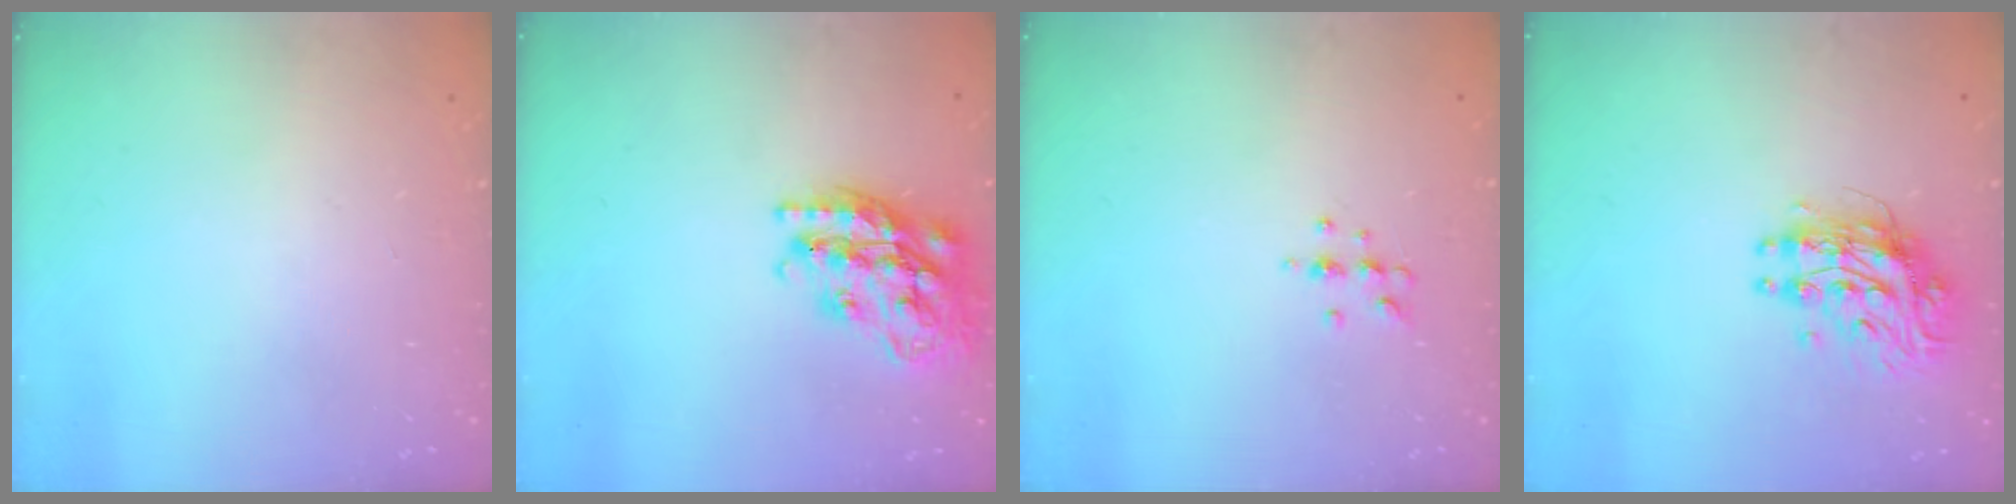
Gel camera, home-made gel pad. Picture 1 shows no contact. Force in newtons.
{"total": 22.6, "press": 22.5, "slide": 1.7}
{"total": 5.6, "press": 5.4, "slide": 1.5}
{"total": 9.7, "press": 9.6, "slide": 0.9}